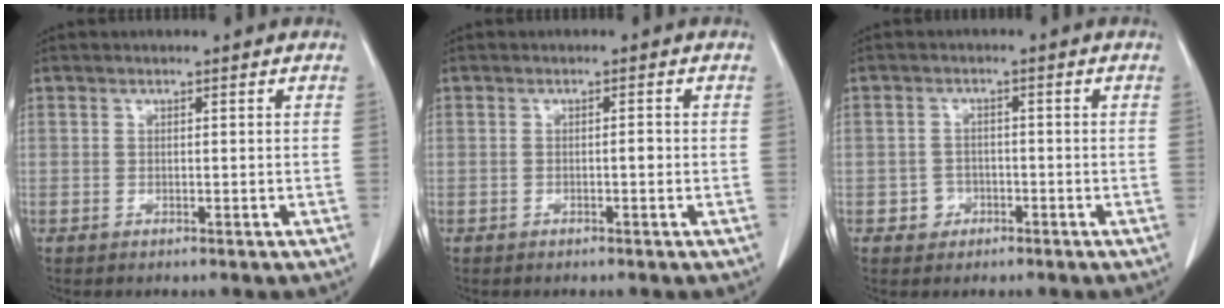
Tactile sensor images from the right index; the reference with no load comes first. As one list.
[{"total": 0.8, "force": [-0.2, 0.2, 0.8], "torque": [-0.007, 0.002, -0.004]}, {"total": 2.6, "force": [-1.2, 2.3, 0.4], "torque": [-0.001, 0.011, -0.018]}]